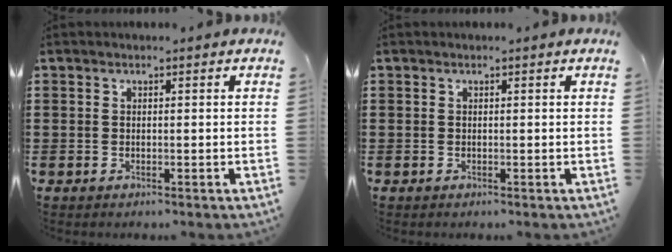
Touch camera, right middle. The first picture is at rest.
{"total": 0.0}